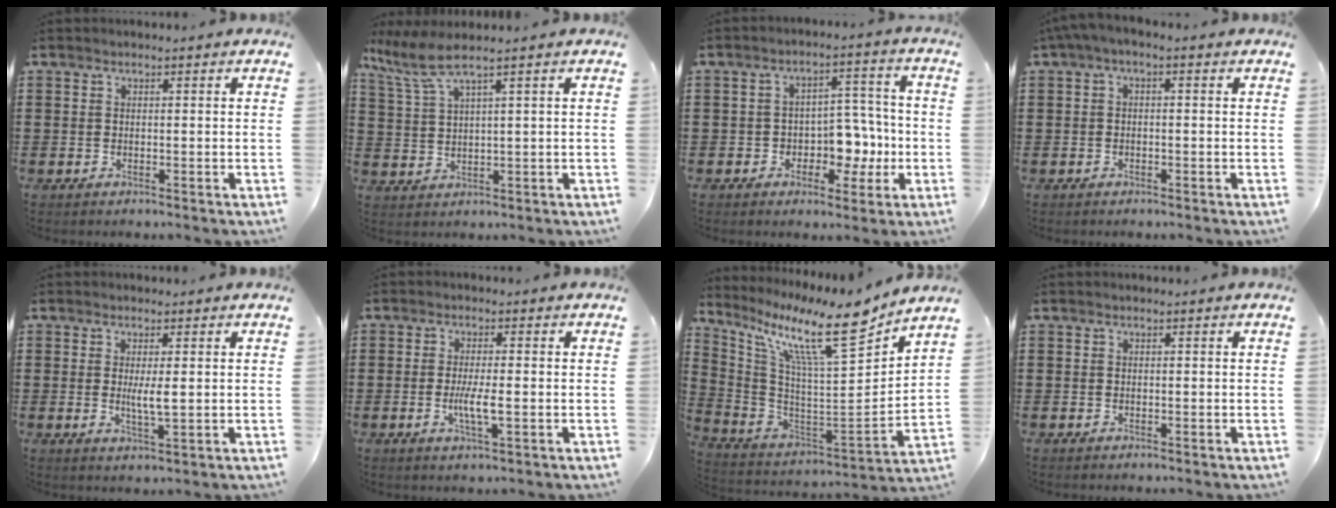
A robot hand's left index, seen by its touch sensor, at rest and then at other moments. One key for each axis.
{"total": 4.6, "fx": 2.9, "fy": 0.4, "fz": 3.6, "tx": -0.090, "ty": -0.007, "tz": 0.044}
{"total": 6.1, "fx": -1.6, "fy": 5.0, "fz": 3.2, "tx": -0.054, "ty": 0.007, "tz": -0.032}
{"total": 1.7, "fx": -1.2, "fy": 0.3, "fz": 1.1, "tx": -0.025, "ty": -0.003, "tz": -0.026}
{"total": 3.4, "fx": 0.3, "fy": 0.6, "fz": 3.4, "tx": -0.063, "ty": -0.003, "tz": 0.005}
{"total": 4.1, "fx": -0.8, "fy": 0.6, "fz": 4.0, "tx": -0.075, "ty": -0.005, "tz": -0.017}
{"total": 14.4, "fx": 10.3, "fy": 2.0, "fz": 10.0, "tx": -0.210, "ty": -0.070, "tz": 0.164}
{"total": 0.0}